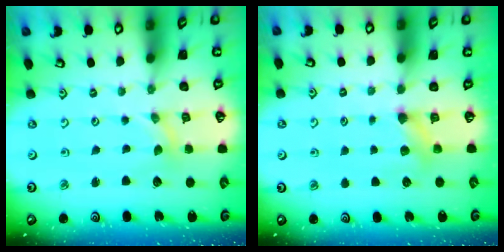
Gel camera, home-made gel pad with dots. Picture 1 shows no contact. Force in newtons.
{"total": 4.8, "press": 4.7, "slide": 0.9}